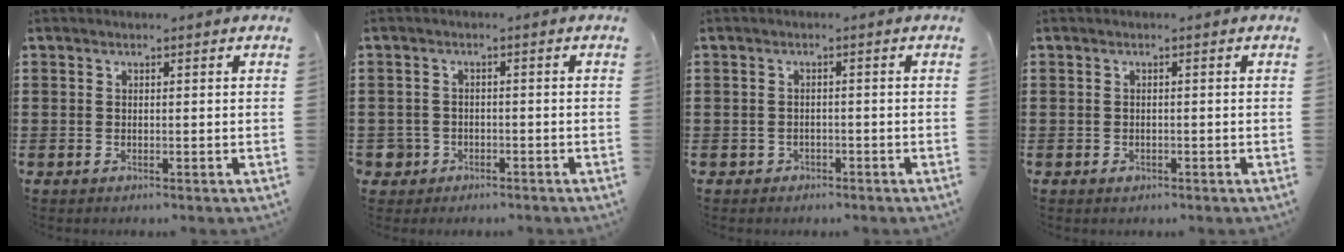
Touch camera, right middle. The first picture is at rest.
{"total": 2.4, "force": [-1.6, 1.8, 0.4], "torque": [-0.020, -0.002, -0.039]}
{"total": 1.1, "force": [-0.9, 0.6, 0.0], "torque": [-0.006, -0.001, -0.020]}
{"total": 0.6, "force": [-0.4, 0.4, 0.2], "torque": [-0.006, -0.002, -0.008]}